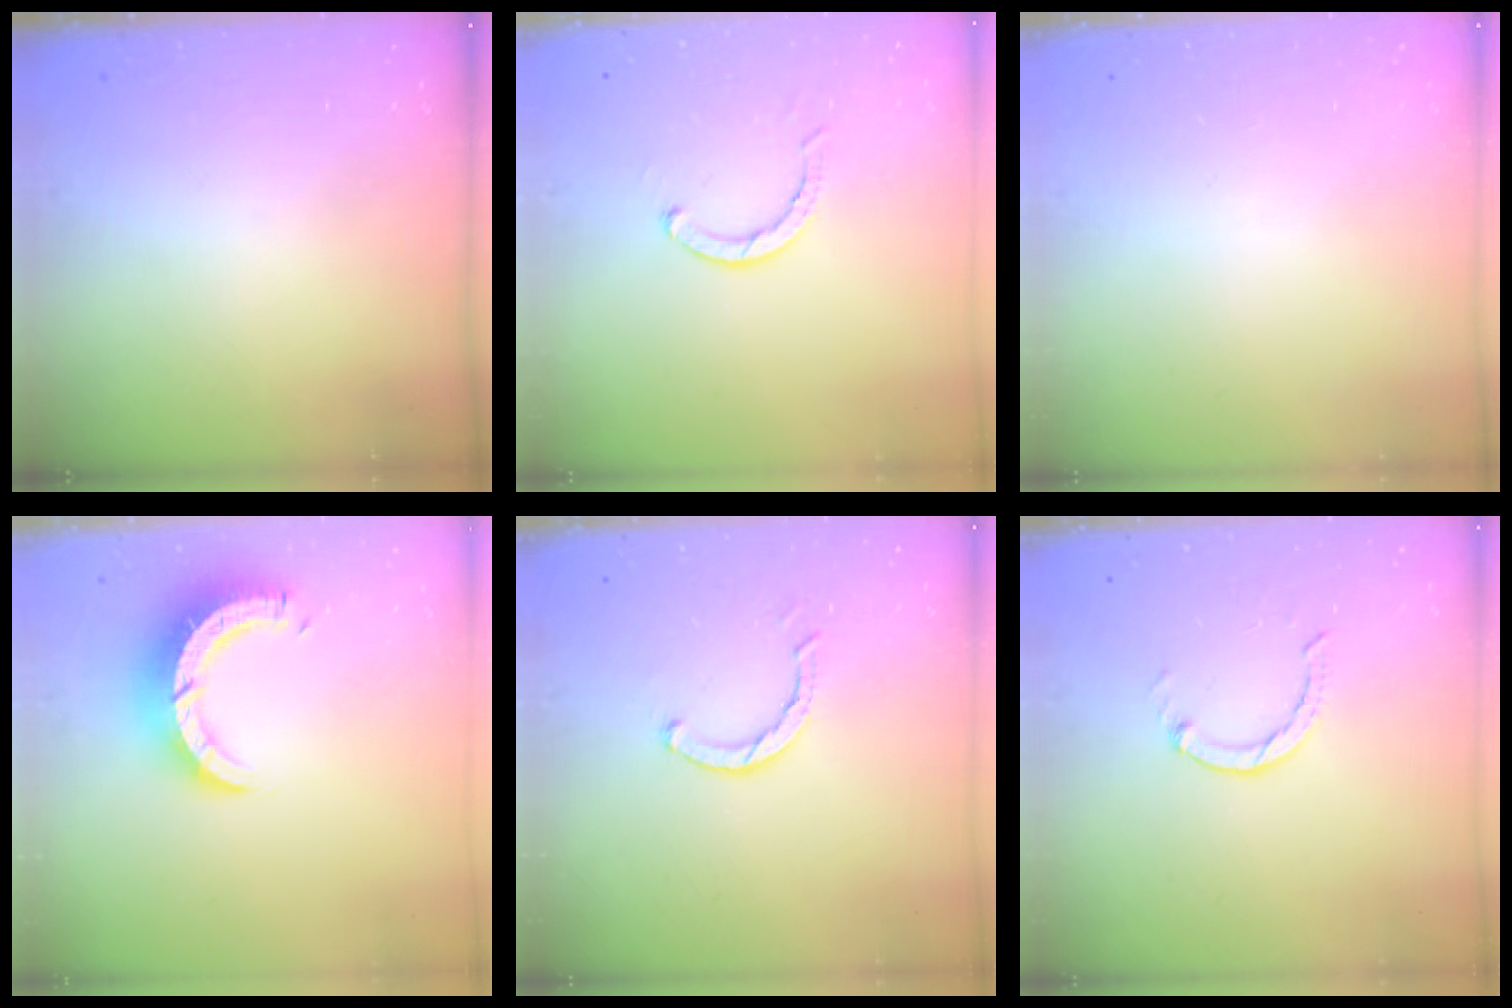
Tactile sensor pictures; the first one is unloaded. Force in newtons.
{"total": 2.8, "press": 2.8, "slide": 0.2}
{"total": 0.0}
{"total": 9.7, "press": 9.6, "slide": 1.0}
{"total": 2.4, "press": 2.4, "slide": 0.1}
{"total": 0.0}